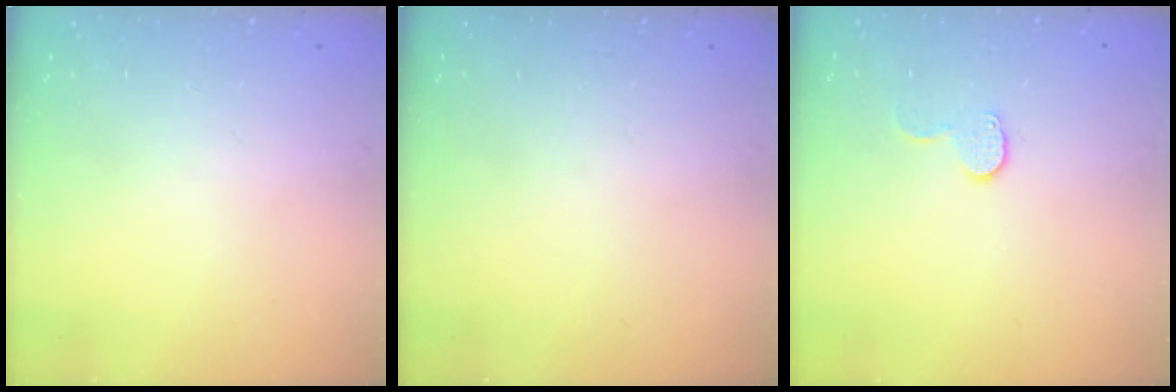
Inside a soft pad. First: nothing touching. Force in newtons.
{"total": 0.0}
{"total": 7.1, "press": 7.1, "slide": 0.4}